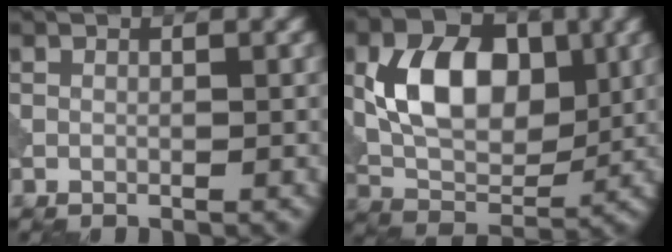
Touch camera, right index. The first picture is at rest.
{"total": 8.4, "force": [1.3, 5.6, 6.2], "torque": [-0.110, 0.000, 0.022]}